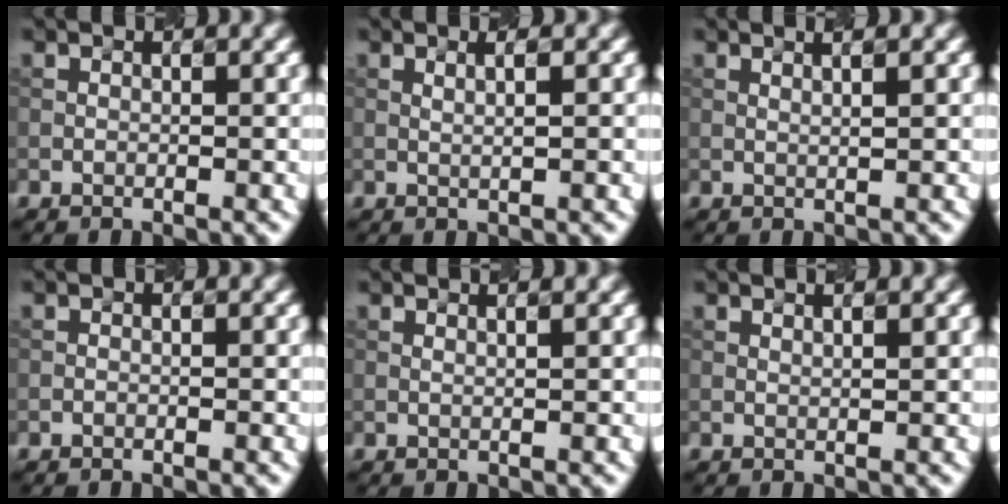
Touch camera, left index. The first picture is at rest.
{"total": 1.8, "force": [0.6, 0.5, 1.7], "torque": [-0.017, -0.003, -0.001]}
{"total": 1.8, "force": [0.9, 0.5, 1.5], "torque": [-0.014, 0.002, 0.003]}
{"total": 0.0}
{"total": 1.6, "force": [1.0, 0.6, 1.1], "torque": [-0.007, 0.000, -0.003]}
{"total": 1.1, "force": [0.8, 0.2, 0.7], "torque": [-0.009, 0.001, 0.009]}